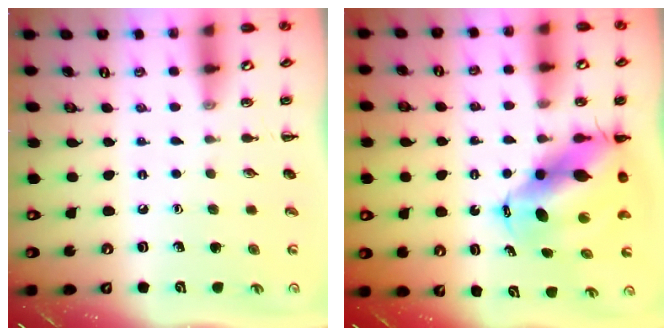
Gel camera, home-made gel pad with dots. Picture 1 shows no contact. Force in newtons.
{"total": 11.9, "press": 11.5, "slide": 3.2}